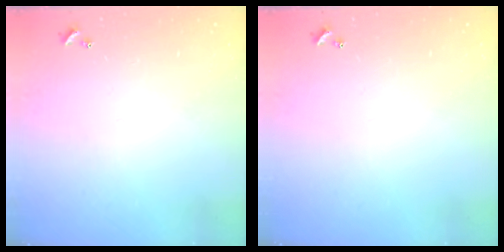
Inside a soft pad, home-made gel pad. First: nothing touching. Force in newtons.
{"total": 0.0}